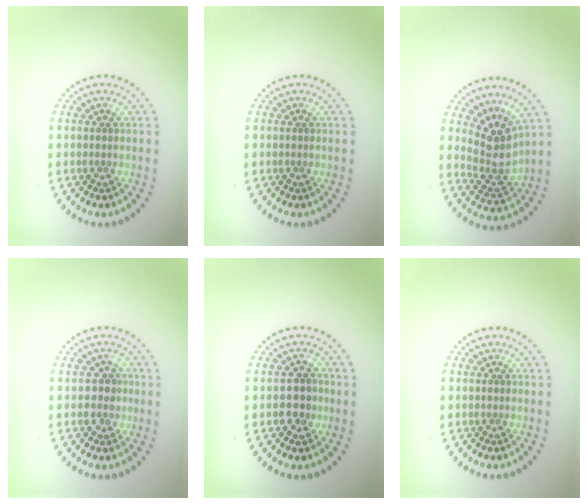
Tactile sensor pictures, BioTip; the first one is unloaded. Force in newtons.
{"total": 0.0}
{"total": 3.8, "press": 2.8, "slide": 2.5}
{"total": 1.8, "press": 1.6, "slide": 0.9}
{"total": 2.5, "press": 2.4, "slide": 0.5}
{"total": 0.0}